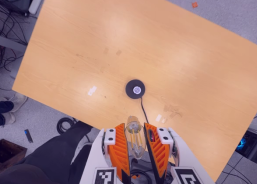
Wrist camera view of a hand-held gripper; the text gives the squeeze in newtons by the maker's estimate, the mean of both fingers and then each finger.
{"total": 12.2, "left": 12.5, "right": 11.9}